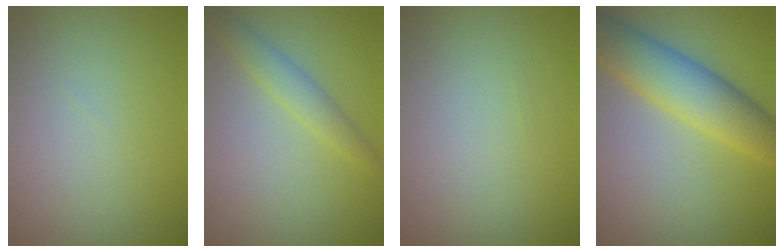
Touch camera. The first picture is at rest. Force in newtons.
{"total": 2.2, "press": 2.2, "slide": 0.1}
{"total": 0.0}
{"total": 6.9, "press": 6.9, "slide": 0.1}